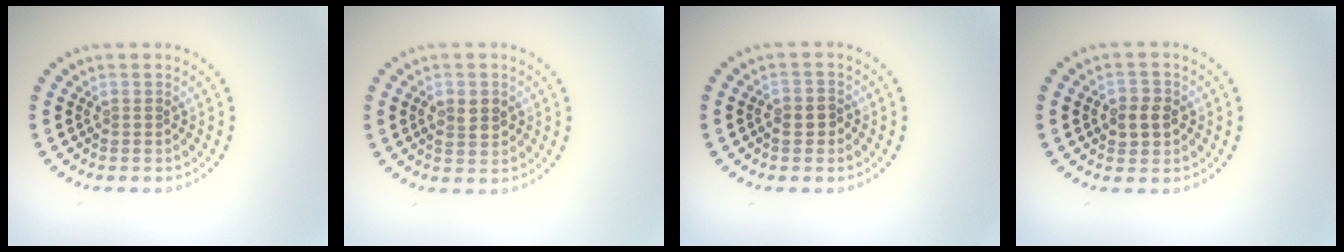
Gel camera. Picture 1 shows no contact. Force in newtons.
{"total": 2.3, "press": 2.3, "slide": 0.1}
{"total": 1.3, "press": 1.2, "slide": 0.5}
{"total": 2.4, "press": 2.4, "slide": 0.4}